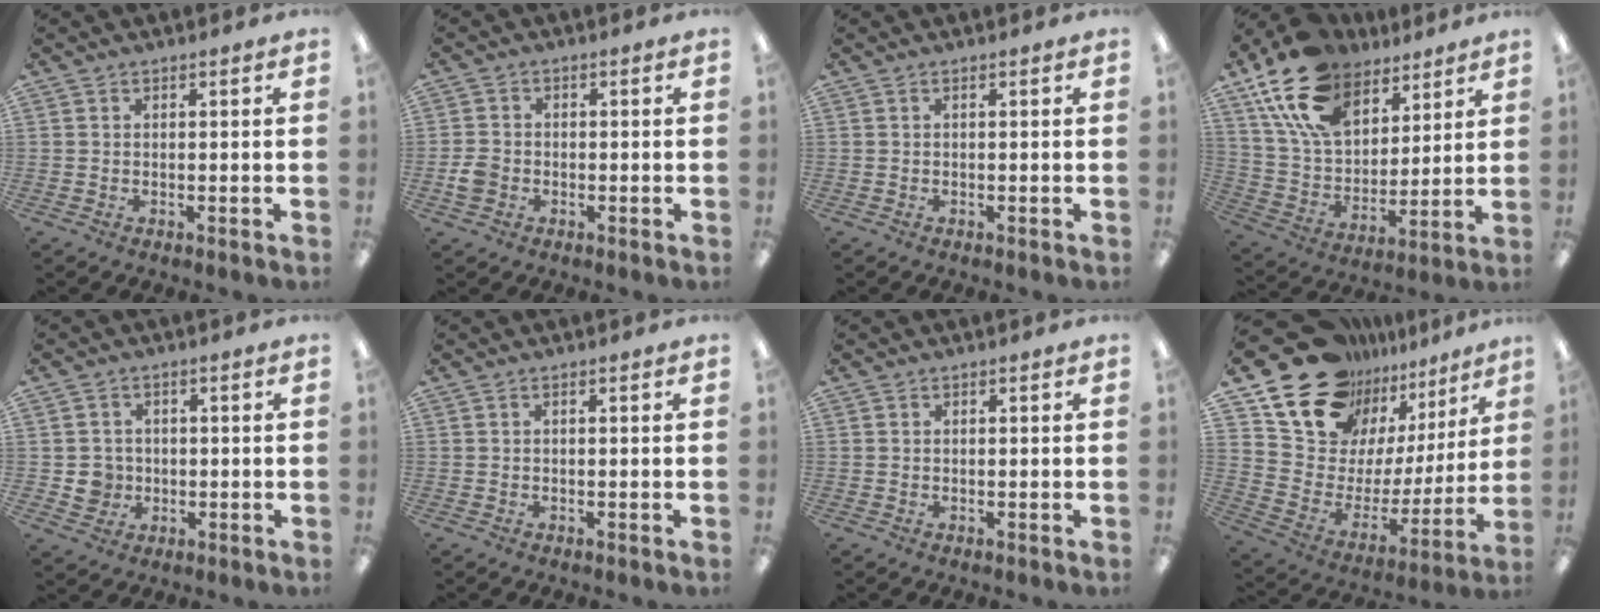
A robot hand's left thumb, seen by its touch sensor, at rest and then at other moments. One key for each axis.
{"total": 3.7, "fx": -1.2, "fy": 3.1, "fz": 1.6, "tx": -0.025, "ty": 0.009, "tz": -0.020}
{"total": 0.0}
{"total": 19.9, "fx": 12.8, "fy": 11.8, "fz": 9.8, "tx": -0.193, "ty": -0.052, "tz": 0.238}
{"total": 4.7, "fx": -0.3, "fy": 4.6, "fz": 0.8, "tx": -0.006, "ty": 0.006, "tz": -0.006}
{"total": 0.0}
{"total": 0.0}
{"total": 21.1, "fx": 16.9, "fy": 11.2, "fz": 5.9, "tx": -0.123, "ty": -0.126, "tz": 0.318}